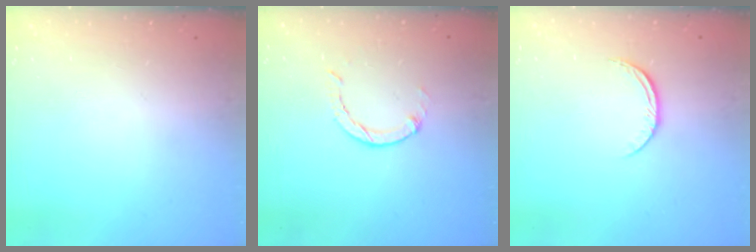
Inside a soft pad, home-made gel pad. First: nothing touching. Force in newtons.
{"total": 1.0, "press": 0.9, "slide": 0.3}
{"total": 6.5, "press": 6.5, "slide": 0.7}